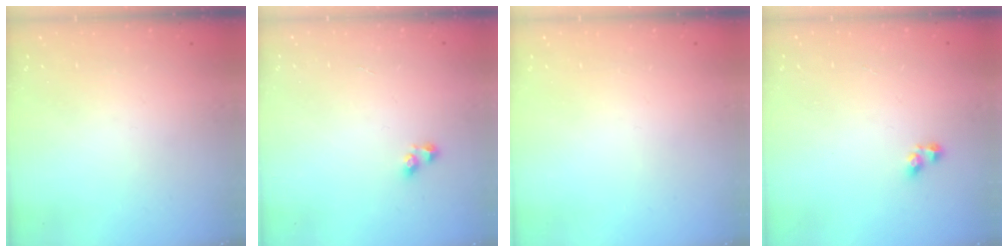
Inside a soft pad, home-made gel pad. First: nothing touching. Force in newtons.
{"total": 2.5, "press": 2.2, "slide": 1.3}
{"total": 0.0}
{"total": 2.5, "press": 2.5, "slide": 0.1}